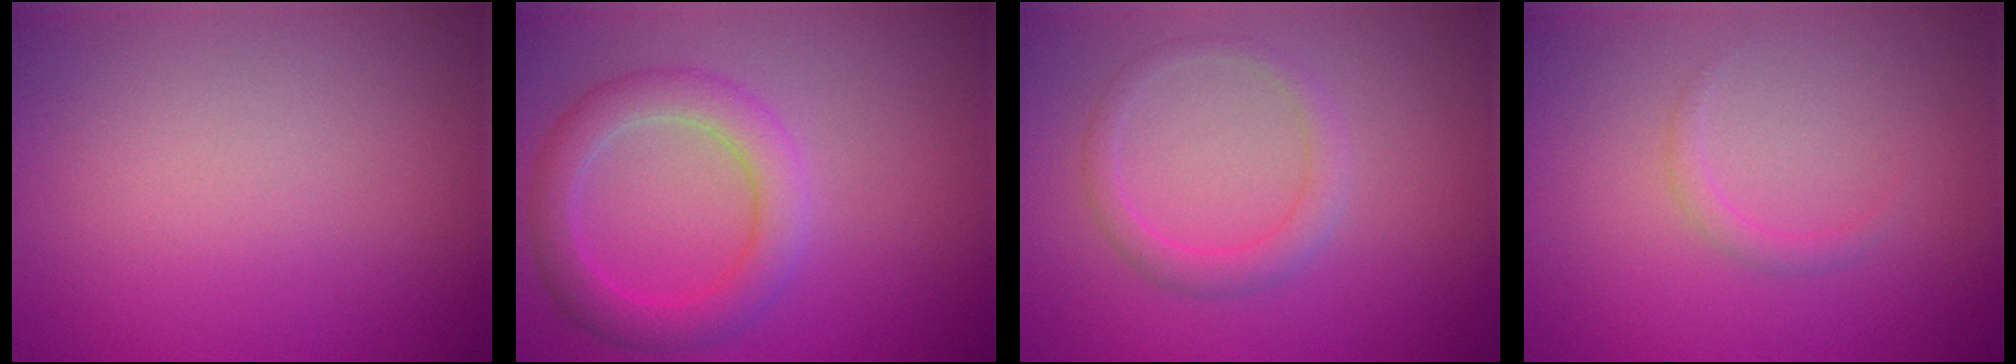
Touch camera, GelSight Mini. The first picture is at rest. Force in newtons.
{"total": 4.1, "press": 4.1, "slide": 0.1}
{"total": 2.0, "press": 2.0, "slide": 0.1}
{"total": 0.9, "press": 0.9, "slide": 0.1}